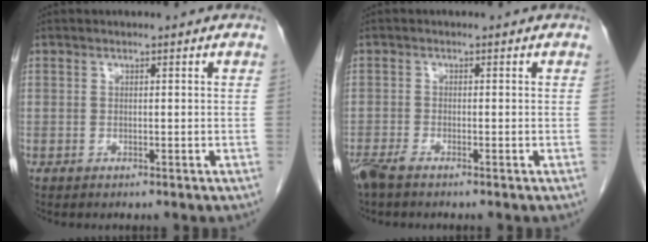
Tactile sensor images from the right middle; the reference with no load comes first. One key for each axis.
{"total": 2.8, "fx": -2.2, "fy": 0.5, "fz": 1.7, "tx": -0.038, "ty": -0.007, "tz": -0.045}